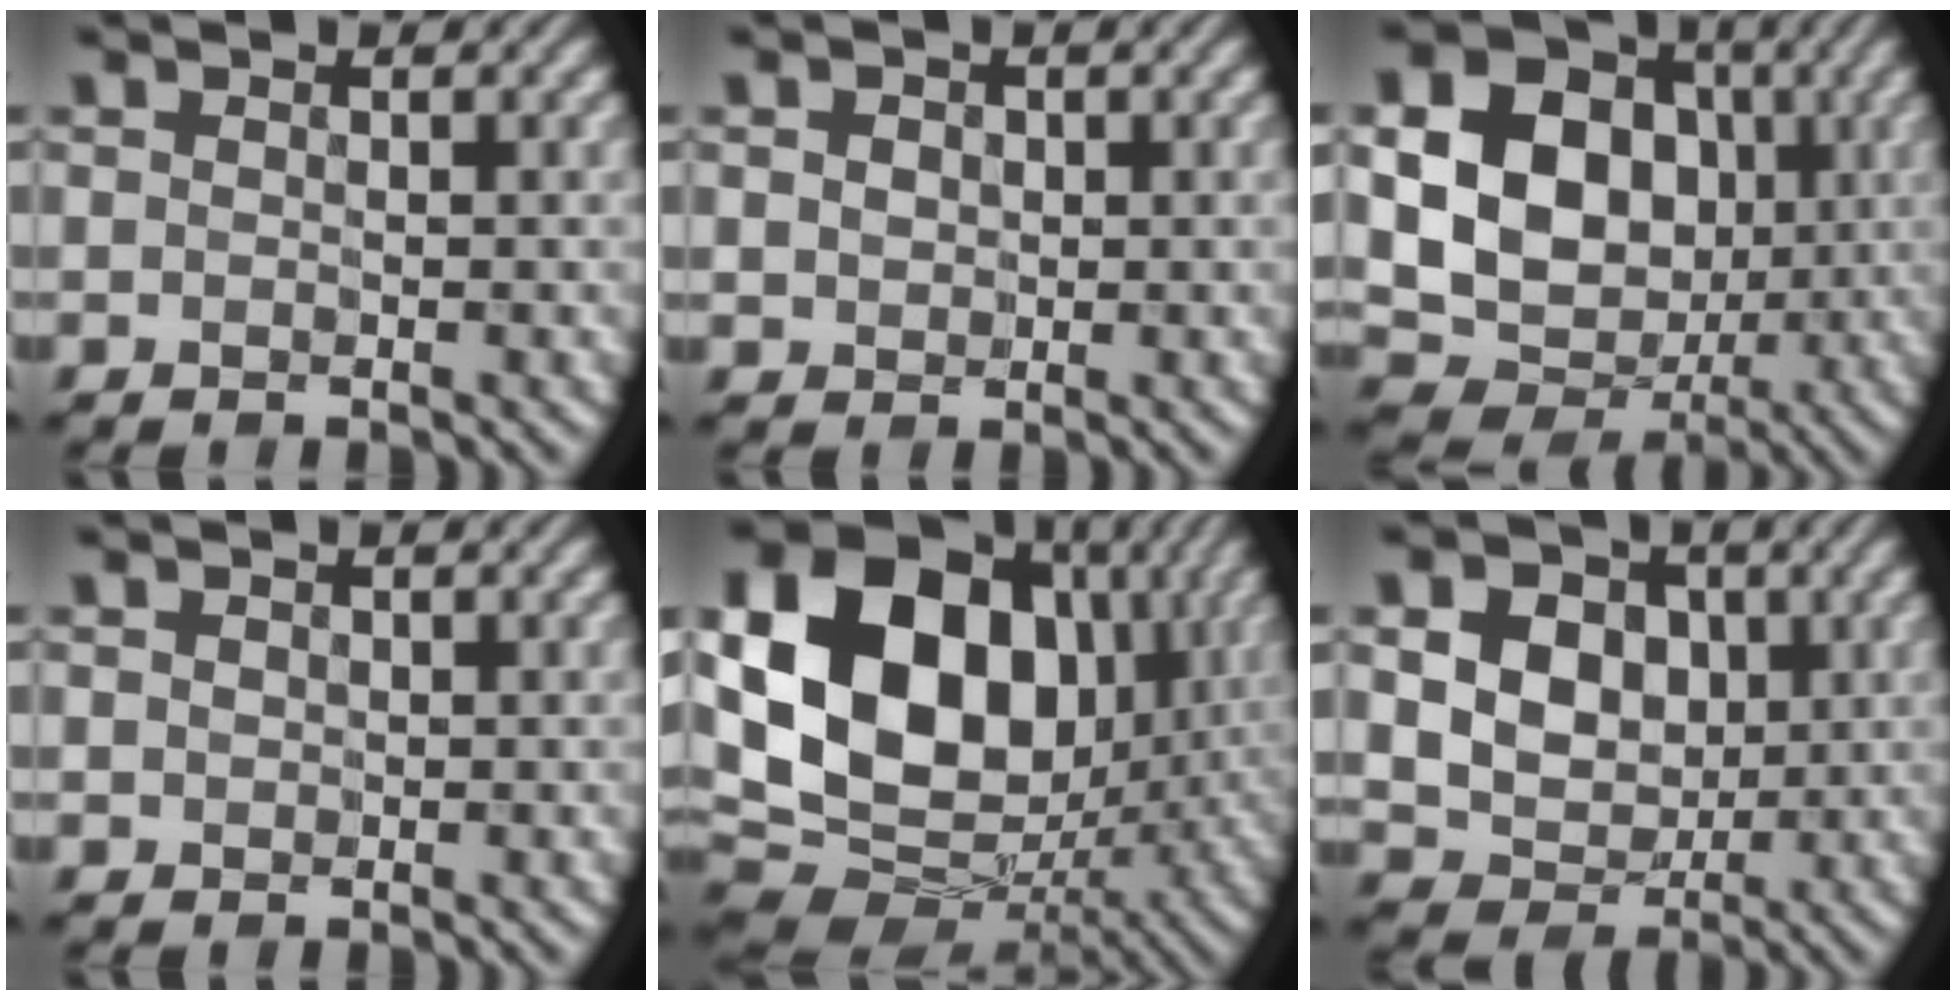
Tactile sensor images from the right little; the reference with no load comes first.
{"total": 2.0, "force": [0.5, 1.7, 1.0], "torque": [-0.026, 0.007, 0.010]}
{"total": 19.1, "force": [2.8, 16.2, 9.6], "torque": [-0.204, 0.028, 0.021]}
{"total": 0.7, "force": [0.1, 0.7, 0.2], "torque": [-0.004, -0.001, 0.003]}
{"total": 19.4, "force": [3.2, 14.5, 12.4], "torque": [-0.239, 0.012, 0.059]}
{"total": 10.4, "force": [2.8, 8.3, 5.6], "torque": [-0.110, 0.022, 0.043]}